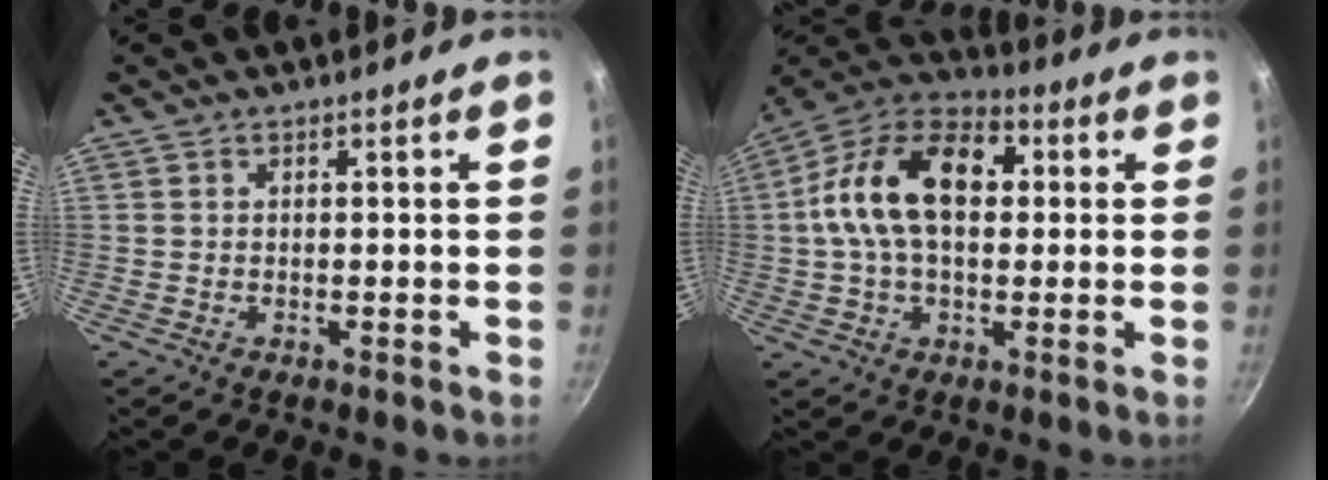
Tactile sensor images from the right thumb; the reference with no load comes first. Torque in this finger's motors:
{"motor_torque": [-0.71, 1.27, 1.30, -0.32, 0.46]}